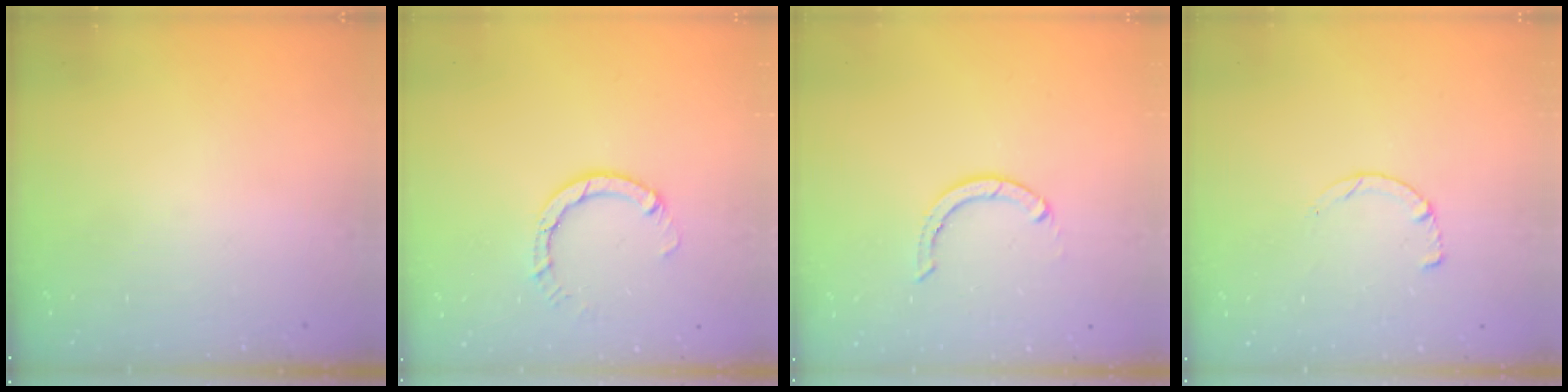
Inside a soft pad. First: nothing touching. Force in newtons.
{"total": 4.5, "press": 4.5, "slide": 0.3}
{"total": 2.9, "press": 2.9, "slide": 0.1}
{"total": 2.5, "press": 2.5, "slide": 0.3}